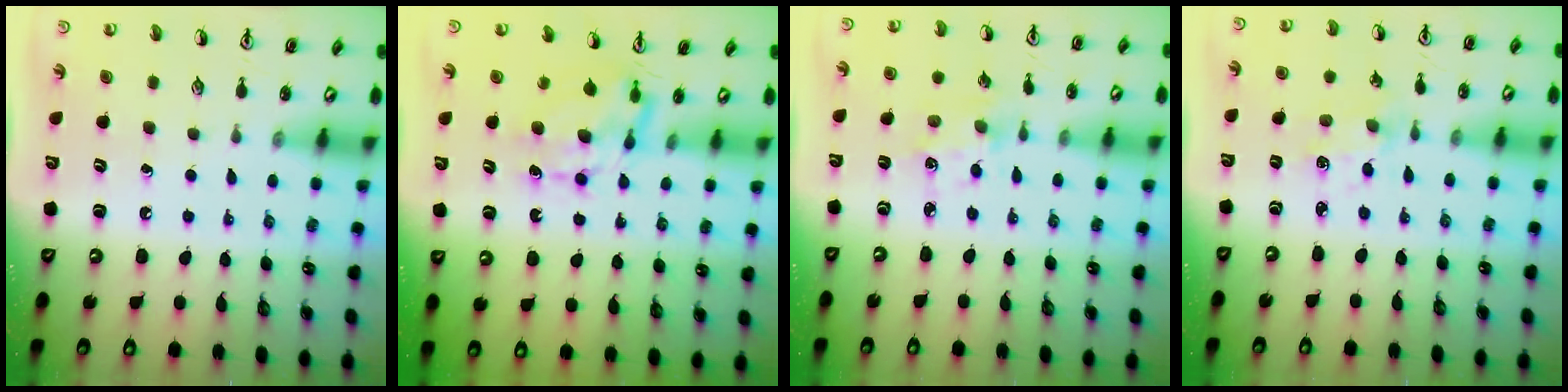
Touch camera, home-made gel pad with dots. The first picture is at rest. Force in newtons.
{"total": 6.5, "press": 6.5, "slide": 0.7}
{"total": 2.5, "press": 2.4, "slide": 0.7}
{"total": 1.7, "press": 1.7, "slide": 0.3}